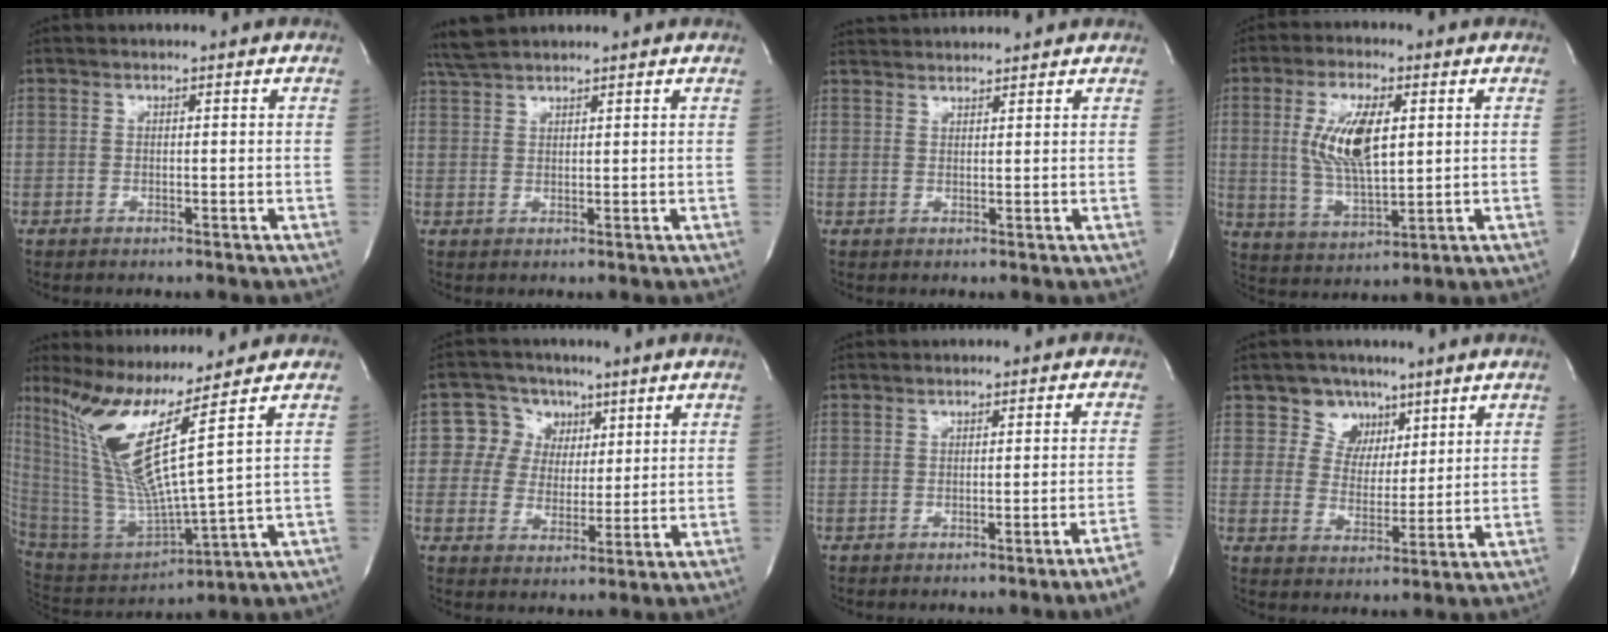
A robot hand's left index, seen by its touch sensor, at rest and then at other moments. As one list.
[{"total": 4.3, "force": [4.0, 0.7, 1.4], "torque": [-0.038, 0.026, 0.082]}, {"total": 5.9, "force": [5.8, 0.1, 1.2], "torque": [-0.024, 0.036, 0.087]}, {"total": 10.2, "force": [1.9, 3.2, 9.5], "torque": [-0.198, 0.000, 0.041]}, {"total": 13.9, "force": [7.5, -2.5, 11.5], "torque": [-0.240, -0.024, 0.152]}, {"total": 6.0, "force": [2.0, 5.6, 0.9], "torque": [-0.013, 0.021, 0.038]}, {"total": 6.4, "force": [-4.5, -2.0, 4.1], "torque": [-0.032, 0.002, -0.059]}, {"total": 5.3, "force": [3.3, 4.1, 0.3], "torque": [-0.003, 0.002, 0.061]}]